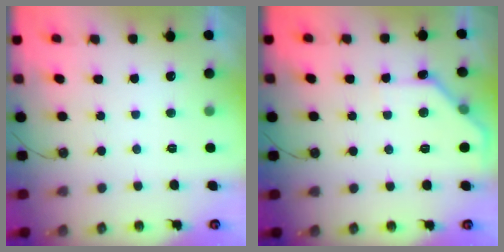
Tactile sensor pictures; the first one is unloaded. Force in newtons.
{"total": 8.9, "press": 8.9, "slide": 1.0}